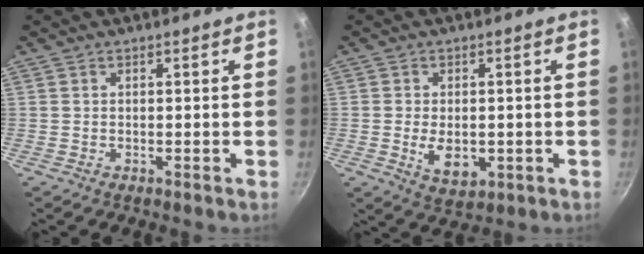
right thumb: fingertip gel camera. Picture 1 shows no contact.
{"total": 6.7, "force": [-1.0, 4.3, 5.0], "torque": [-0.067, -0.006, -0.006]}